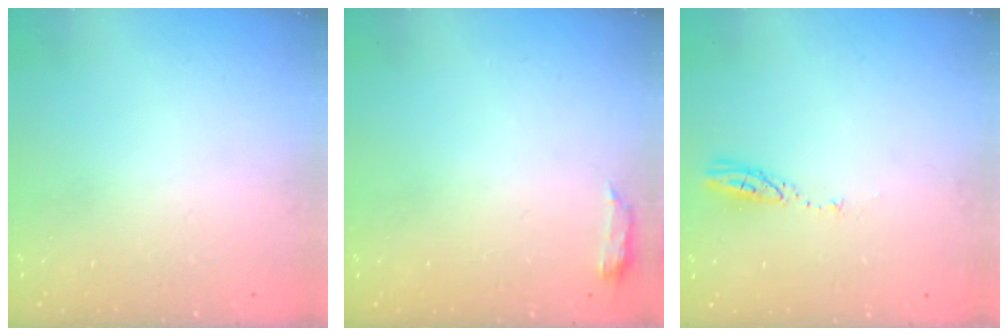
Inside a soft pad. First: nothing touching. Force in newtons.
{"total": 5.1, "press": 5.0, "slide": 0.9}
{"total": 3.5, "press": 3.5, "slide": 0.3}